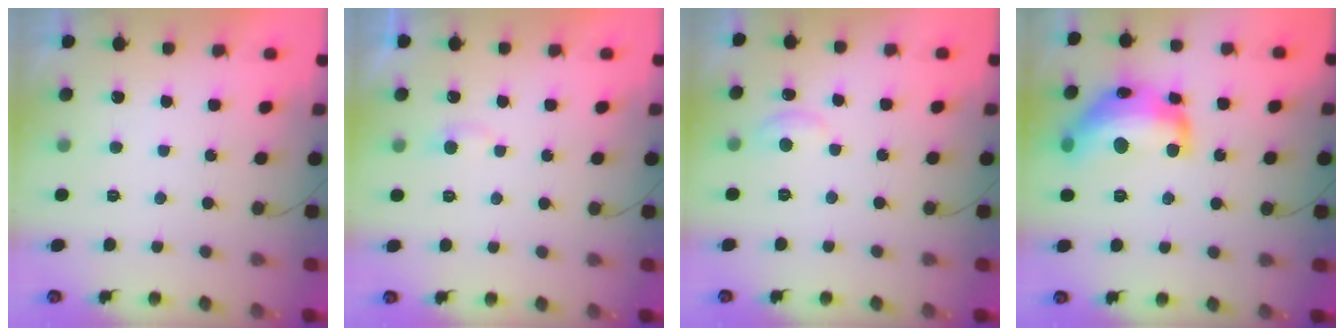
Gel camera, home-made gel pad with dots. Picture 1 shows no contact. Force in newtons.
{"total": 3.8, "press": 3.7, "slide": 0.4}
{"total": 6.3, "press": 6.3, "slide": 0.5}
{"total": 18.0, "press": 18.0, "slide": 1.2}